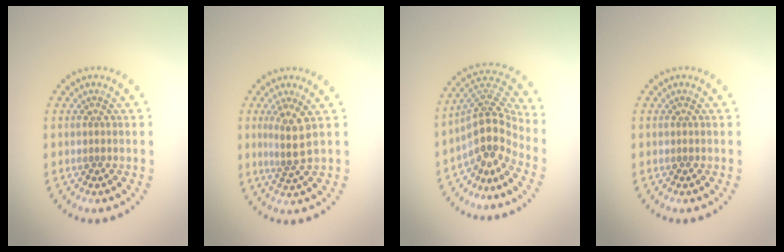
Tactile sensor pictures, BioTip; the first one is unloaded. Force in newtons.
{"total": 2.7, "press": 1.9, "slide": 1.9}
{"total": 4.6, "press": 3.5, "slide": 3.0}
{"total": 0.0}